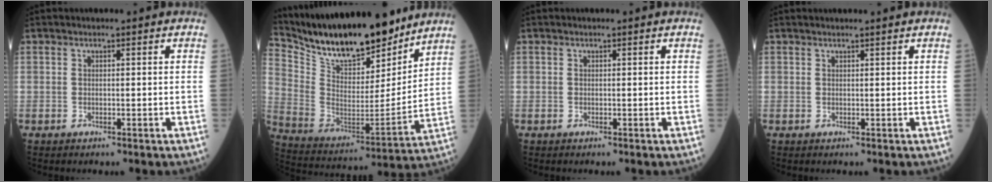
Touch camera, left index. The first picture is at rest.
{"total": 21.4, "force": [18.6, 4.6, 9.5], "torque": [-0.181, -0.010, 0.320]}
{"total": 0.0}
{"total": 2.1, "force": [2.0, -0.1, 0.7], "torque": [-0.007, 0.014, 0.029]}